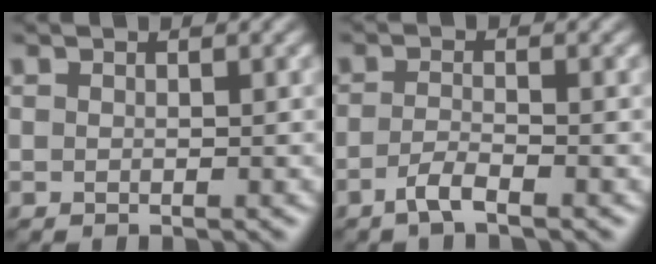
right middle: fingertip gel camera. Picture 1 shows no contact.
{"total": 2.0, "force": [-1.3, 0.4, 1.5], "torque": [-0.032, 0.002, -0.032]}